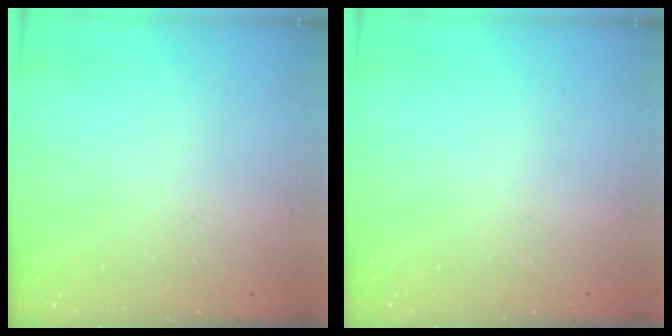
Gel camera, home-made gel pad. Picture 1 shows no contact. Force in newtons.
{"total": 0.0}